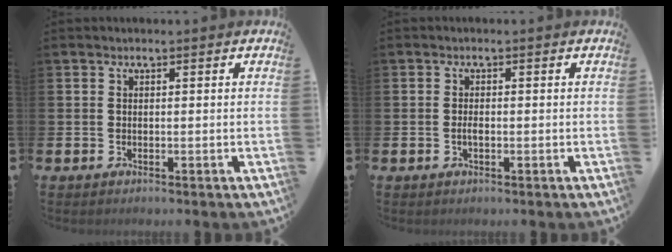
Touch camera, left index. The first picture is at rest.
{"total": 1.1, "force": [-0.3, 0.4, 1.0], "torque": [-0.009, -0.002, -0.007]}